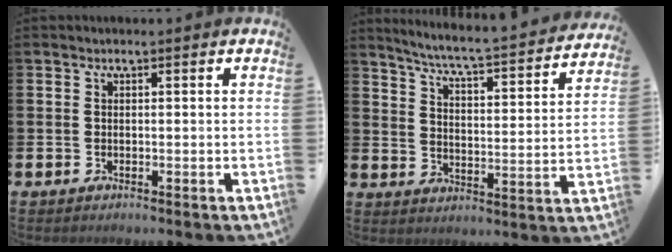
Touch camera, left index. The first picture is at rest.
{"total": 5.7, "force": [5.4, -0.3, 2.0], "torque": [-0.064, -0.050, 0.085]}